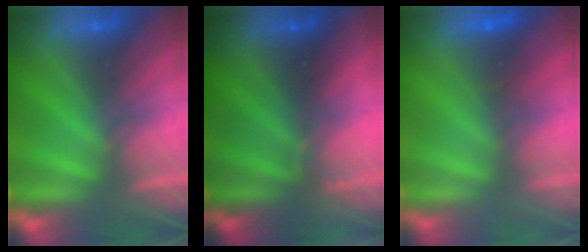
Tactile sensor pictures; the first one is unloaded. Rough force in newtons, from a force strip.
{"total": 1.6}
{"total": 1.7}